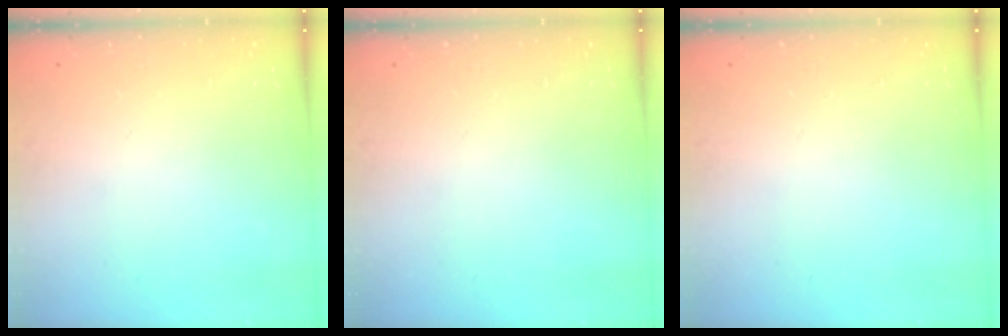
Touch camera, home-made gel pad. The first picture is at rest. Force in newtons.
{"total": 0.0}
{"total": 0.0}